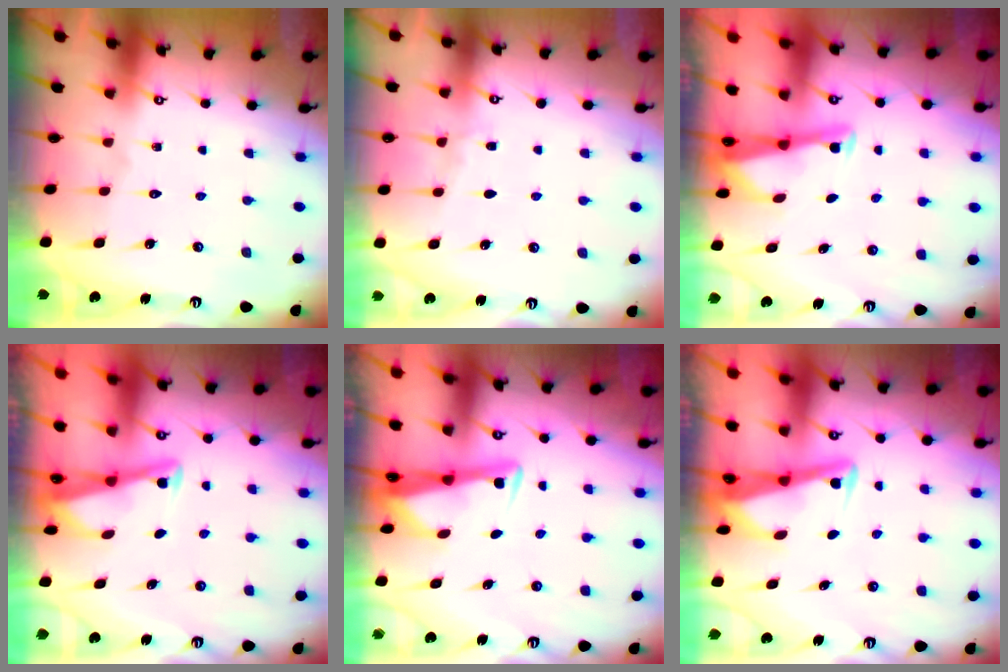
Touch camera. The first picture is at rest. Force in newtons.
{"total": 3.6, "press": 3.6, "slide": 0.5}
{"total": 2.7, "press": 2.7, "slide": 0.1}
{"total": 3.0, "press": 3.0, "slide": 0.3}
{"total": 3.3, "press": 3.2, "slide": 0.5}
{"total": 3.5, "press": 3.4, "slide": 0.8}